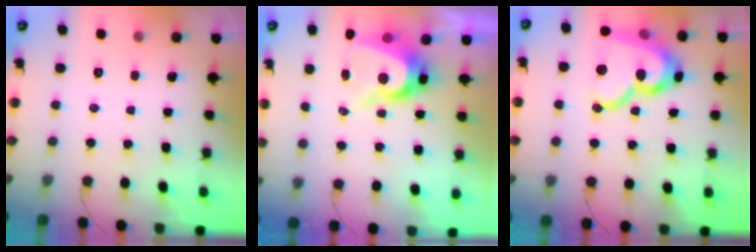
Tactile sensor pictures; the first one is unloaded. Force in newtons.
{"total": 9.9, "press": 9.9, "slide": 0.6}
{"total": 19.7, "press": 19.6, "slide": 1.7}